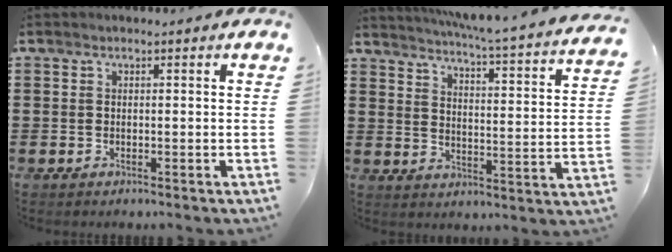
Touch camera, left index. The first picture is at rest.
{"total": 4.3, "force": [3.8, -0.9, 1.7], "torque": [-0.055, -0.042, 0.054]}